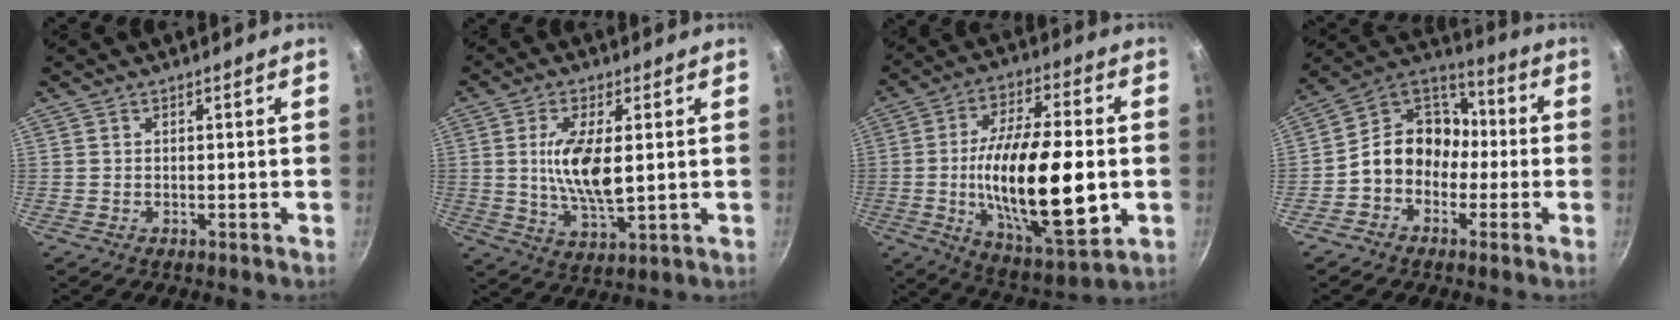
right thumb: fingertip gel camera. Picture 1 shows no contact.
{"total": 10.9, "force": [1.3, 4.3, 9.9], "torque": [-0.187, -0.011, 0.027]}
{"total": 24.4, "force": [-2.6, 9.1, 22.5], "torque": [-0.379, -0.002, -0.041]}
{"total": 12.5, "force": [-2.4, 10.3, 6.6], "torque": [-0.064, 0.054, -0.067]}